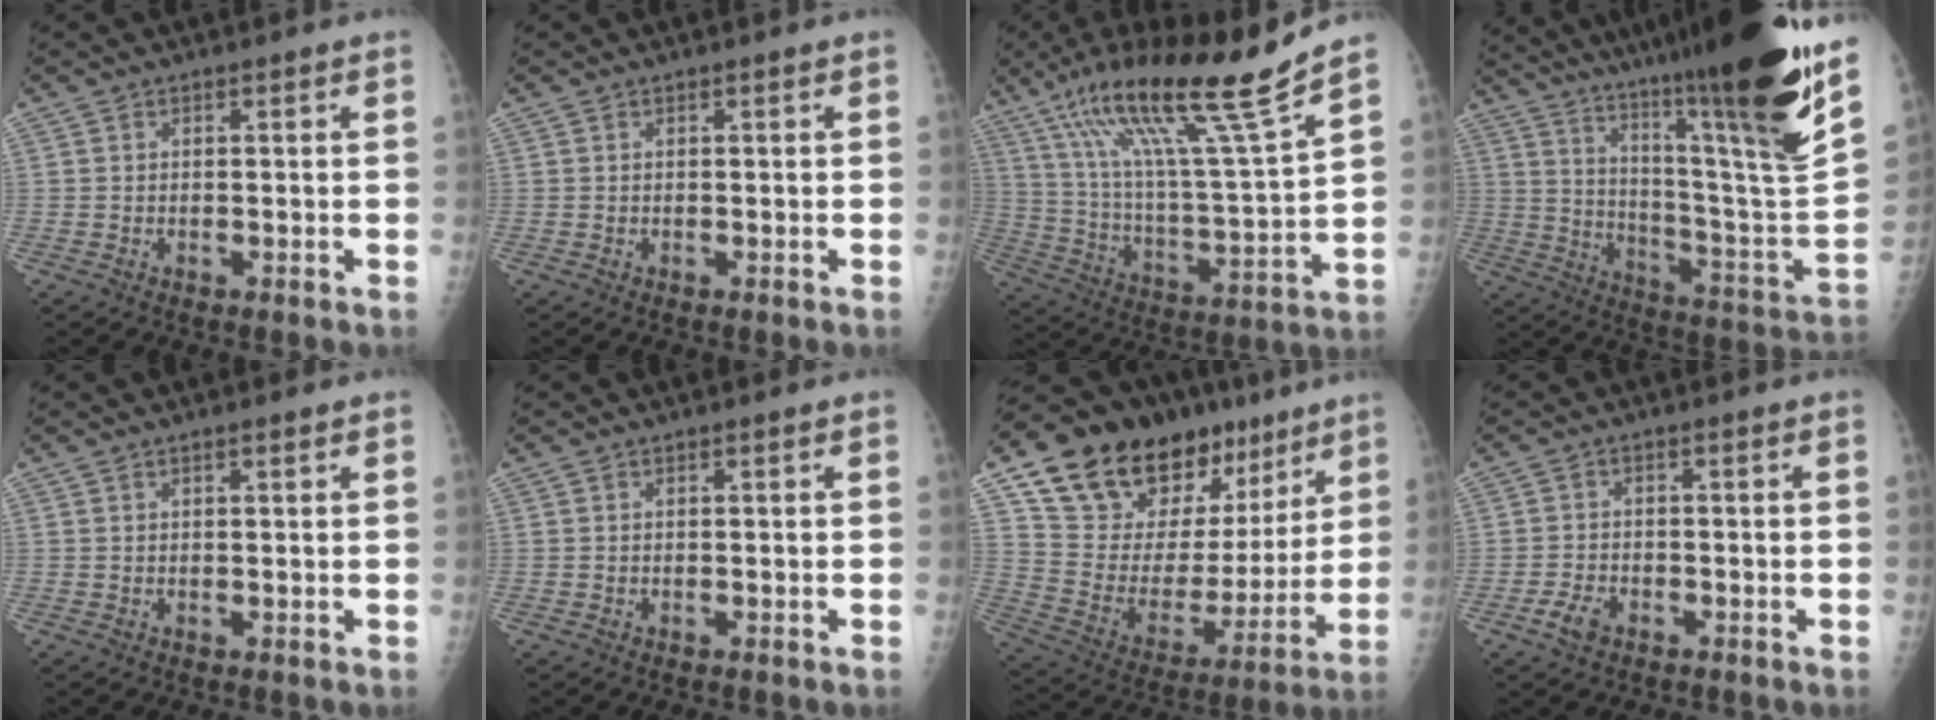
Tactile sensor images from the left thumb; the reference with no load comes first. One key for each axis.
{"total": 0.0}
{"total": 22.5, "fx": 15.2, "fy": 0.8, "fz": 16.6, "tx": -0.266, "ty": -0.057, "tz": 0.269}
{"total": 33.7, "fx": 22.9, "fy": 2.3, "fz": 24.6, "tx": -0.334, "ty": -0.114, "tz": 0.348}
{"total": 0.9, "fx": 0.7, "fy": 0.2, "fz": 0.6, "tx": -0.009, "ty": -0.002, "tz": 0.011}
{"total": 0.0}
{"total": 27.6, "fx": 16.4, "fy": 14.9, "fz": 16.5, "tx": -0.224, "ty": -0.018, "tz": 0.283}
{"total": 3.4, "fx": -1.9, "fy": 2.0, "fz": 1.9, "tx": -0.036, "ty": 0.008, "tz": -0.033}